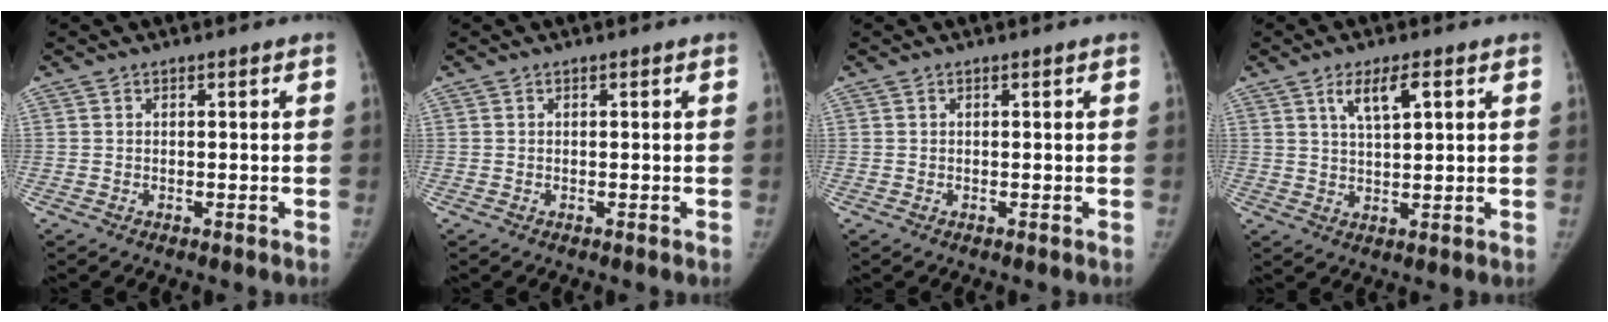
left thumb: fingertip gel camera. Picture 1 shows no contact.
{"total": 0.0}
{"total": 0.0}
{"total": 5.5, "force": [2.6, 1.8, 4.6], "torque": [-0.079, -0.006, 0.049]}